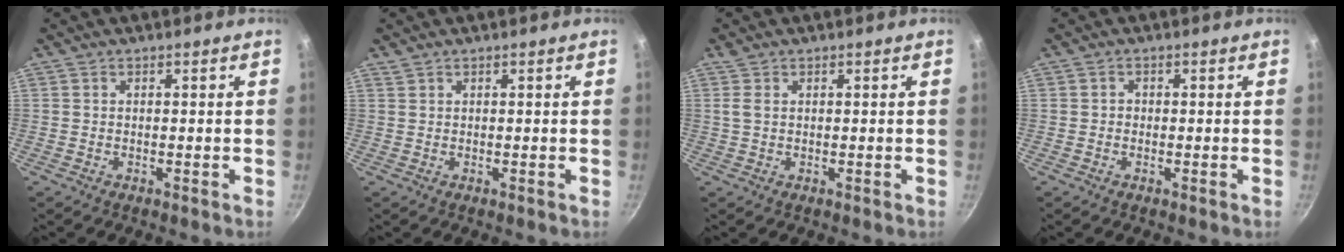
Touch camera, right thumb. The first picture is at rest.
{"total": 0.5, "force": [0.5, 0.1, 0.1], "torque": [-0.002, -0.002, 0.012]}
{"total": 1.6, "force": [0.6, 0.9, 1.2], "torque": [-0.025, 0.002, 0.014]}
{"total": 0.7, "force": [-0.2, 0.7, 0.2], "torque": [0.000, 0.002, -0.003]}